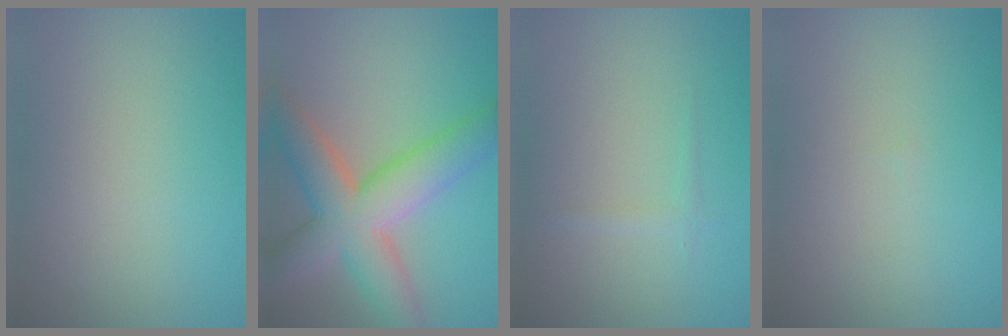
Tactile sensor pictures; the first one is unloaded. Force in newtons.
{"total": 8.8, "press": 8.8, "slide": 0.8}
{"total": 0.8, "press": 0.8, "slide": 0.1}
{"total": 0.0}